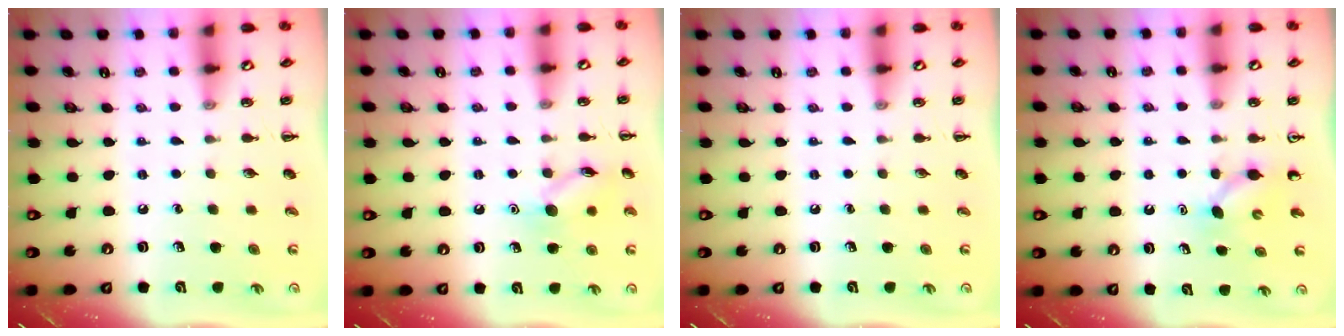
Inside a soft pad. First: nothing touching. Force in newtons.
{"total": 10.3, "press": 10.2, "slide": 0.7}
{"total": 0.0}
{"total": 2.9, "press": 2.7, "slide": 1.1}